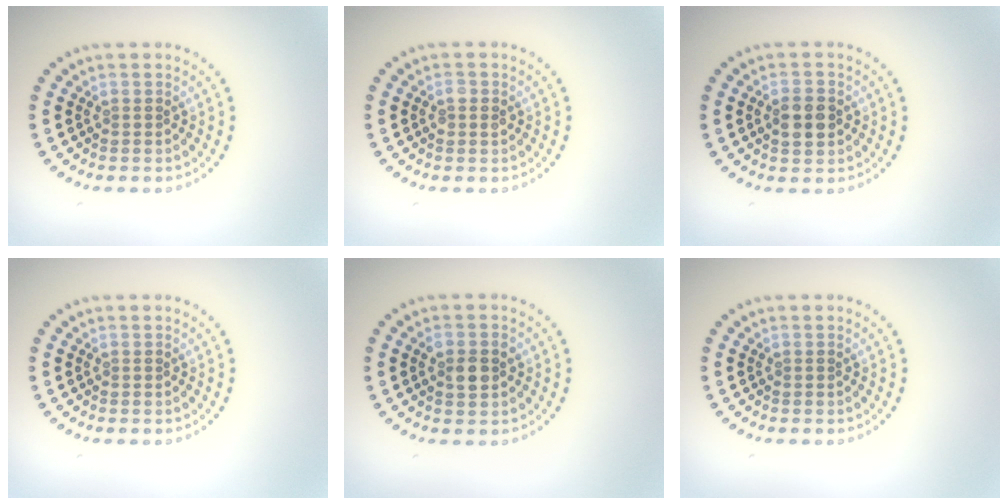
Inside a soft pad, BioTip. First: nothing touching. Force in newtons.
{"total": 1.2, "press": 1.2, "slide": 0.1}
{"total": 3.3, "press": 3.3, "slide": 0.3}
{"total": 0.0}
{"total": 2.5, "press": 2.5, "slide": 0.2}
{"total": 0.0}